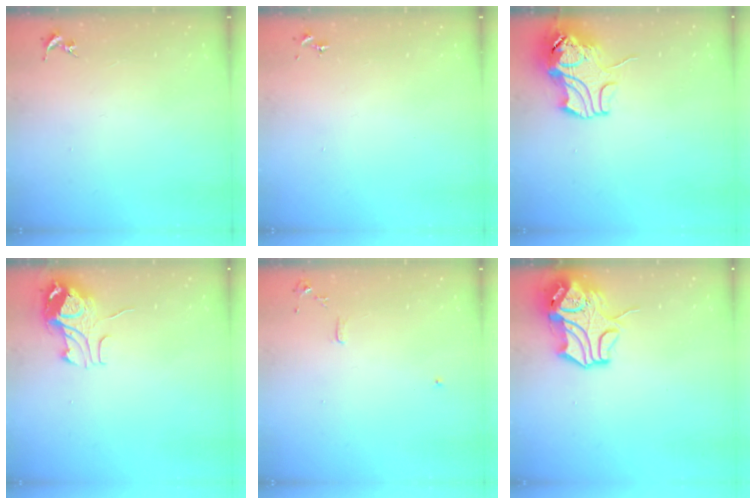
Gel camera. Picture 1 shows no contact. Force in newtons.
{"total": 0.0}
{"total": 11.2, "press": 11.0, "slide": 1.7}
{"total": 9.8, "press": 9.8, "slide": 1.2}
{"total": 6.0, "press": 6.0, "slide": 0.7}
{"total": 14.0, "press": 13.8, "slide": 2.1}